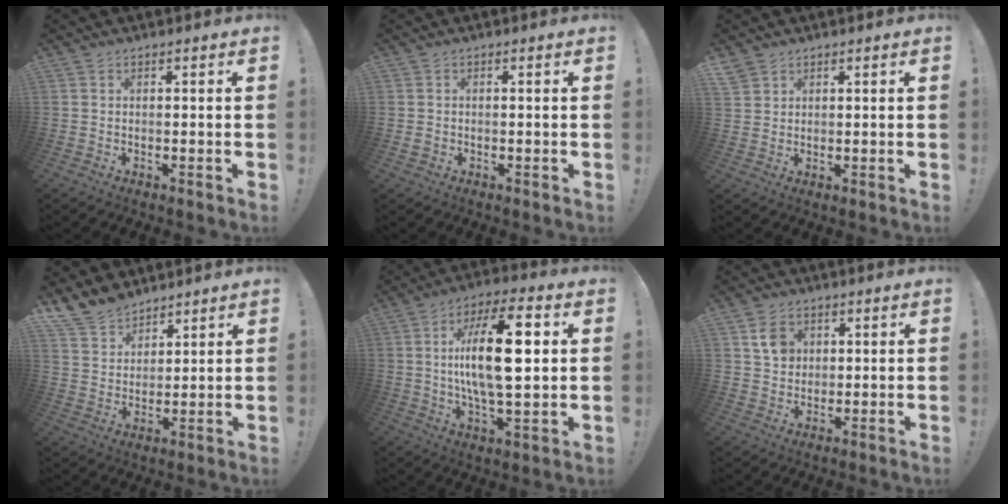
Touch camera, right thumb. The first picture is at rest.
{"total": 1.2, "force": [-0.2, 1.1, 0.4], "torque": [-0.011, 0.006, -0.003]}
{"total": 3.5, "force": [2.6, 2.2, 0.7], "torque": [-0.009, -0.016, 0.050]}
{"total": 10.5, "force": [8.9, 5.2, 1.9], "torque": [-0.045, -0.065, 0.176]}
{"total": 19.8, "force": [2.6, 7.3, 18.2], "torque": [-0.330, -0.003, 0.025]}
{"total": 6.4, "force": [2.7, 5.3, 2.4], "torque": [-0.013, -0.010, 0.047]}